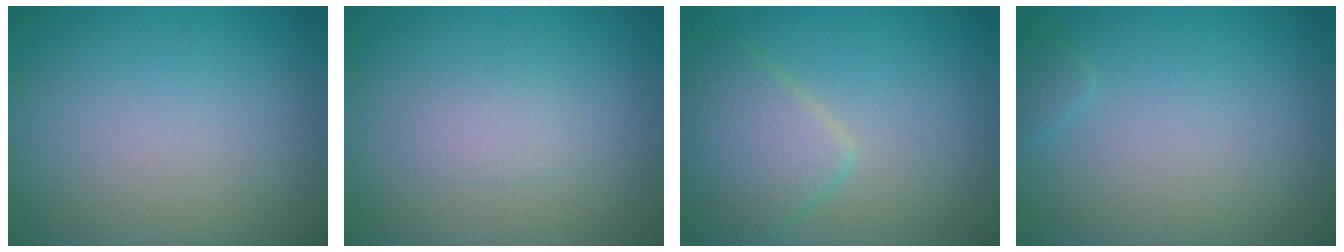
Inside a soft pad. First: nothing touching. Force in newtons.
{"total": 1.2, "press": 1.2, "slide": 0.3}
{"total": 4.8, "press": 4.8, "slide": 0.2}
{"total": 0.8, "press": 0.8, "slide": 0.1}